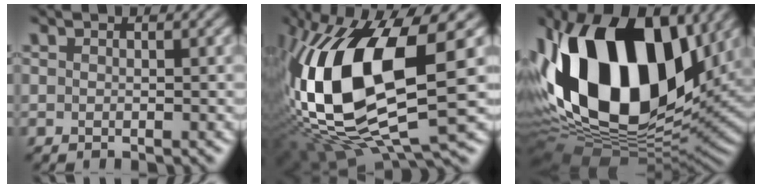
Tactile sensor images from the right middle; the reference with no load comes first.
{"total": 14.8, "force": [-0.2, 6.7, 13.3], "torque": [-0.269, -0.006, -0.008]}
{"total": 18.3, "force": [4.4, 11.4, 13.6], "torque": [-0.267, 0.012, 0.063]}